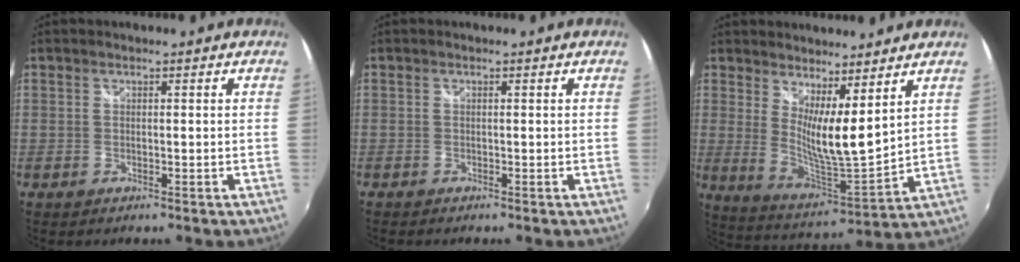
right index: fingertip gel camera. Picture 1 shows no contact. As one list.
[{"total": 0.6, "force": [-0.5, 0.2, 0.1], "torque": [-0.004, -0.005, -0.011]}, {"total": 11.0, "force": [6.5, 1.5, 8.8], "torque": [-0.138, -0.022, 0.111]}]